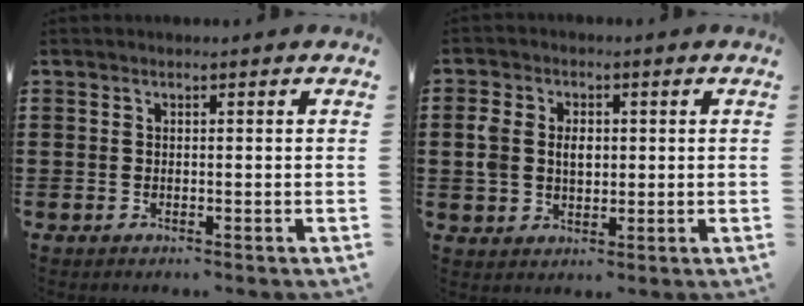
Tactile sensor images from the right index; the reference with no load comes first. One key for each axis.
{"total": 4.1, "fx": 0.3, "fy": 3.0, "fz": 2.8, "tx": -0.069, "ty": 0.010, "tz": 0.001}